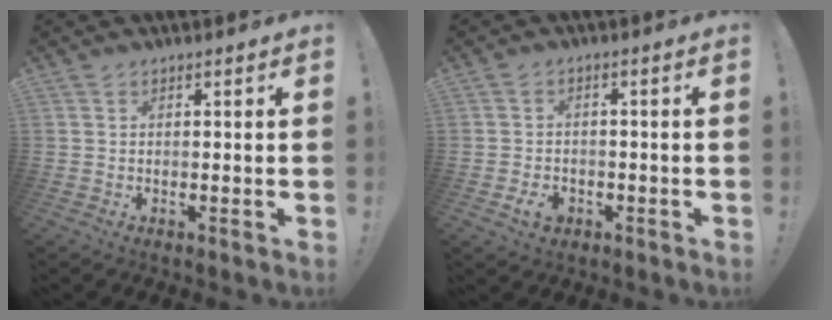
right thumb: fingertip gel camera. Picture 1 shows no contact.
{"total": 4.3, "force": [-2.2, 3.0, 2.2], "torque": [-0.035, 0.006, -0.040]}